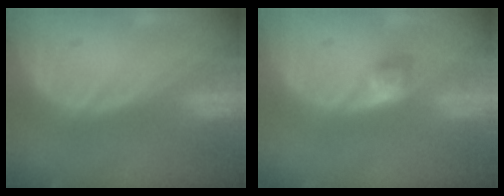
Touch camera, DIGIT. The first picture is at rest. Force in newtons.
{"total": 2.4, "press": 2.3, "slide": 0.9}